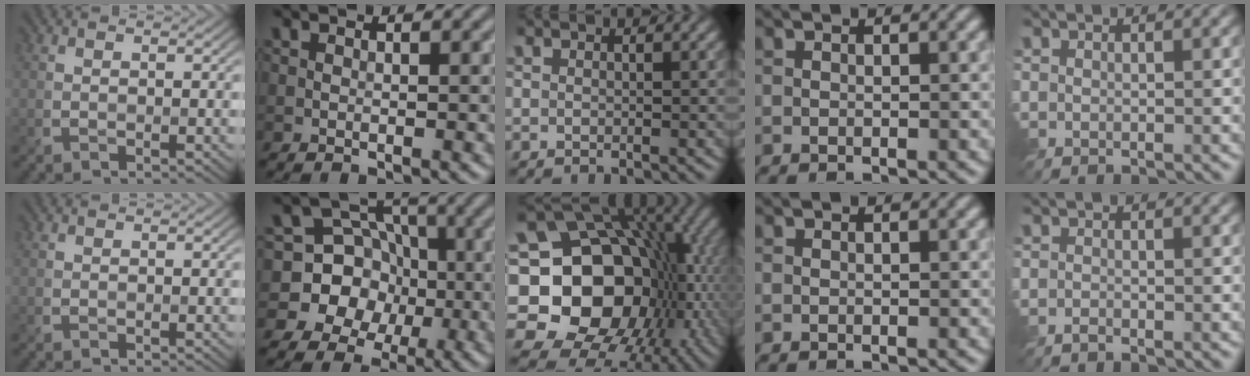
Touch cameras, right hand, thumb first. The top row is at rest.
{"index": {"total": 9.0, "force": [-1.7, 8.6, 2.4], "torque": [-0.039, 0.027, -0.052]}, "middle": {"total": 19.2, "force": [-1.9, 15.0, 11.9], "torque": [-0.189, -0.007, -0.030]}, "little": {"total": 0.8, "force": [-0.8, 0.2, 0.1], "torque": [0.000, -0.003, -0.020]}}